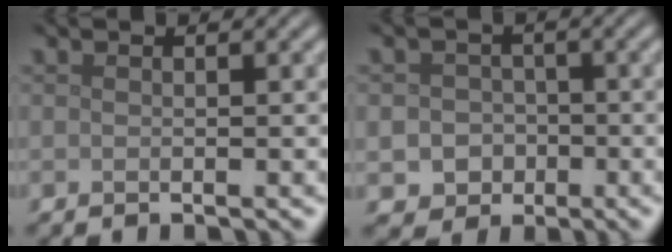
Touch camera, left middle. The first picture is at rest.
{"total": 3.6, "force": [-1.0, 3.3, 1.0], "torque": [0.008, 0.001, -0.028]}